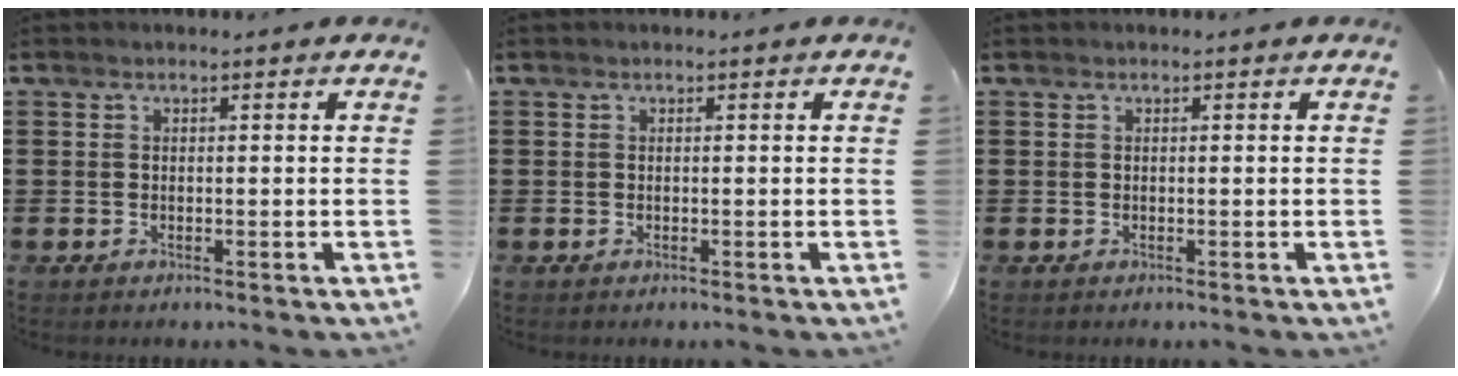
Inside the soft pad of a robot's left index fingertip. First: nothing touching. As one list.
[{"total": 0.0}, {"total": 0.0}]